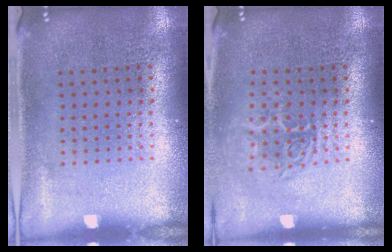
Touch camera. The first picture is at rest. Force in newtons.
{"total": 1.7, "press": 1.3, "slide": 1.1}